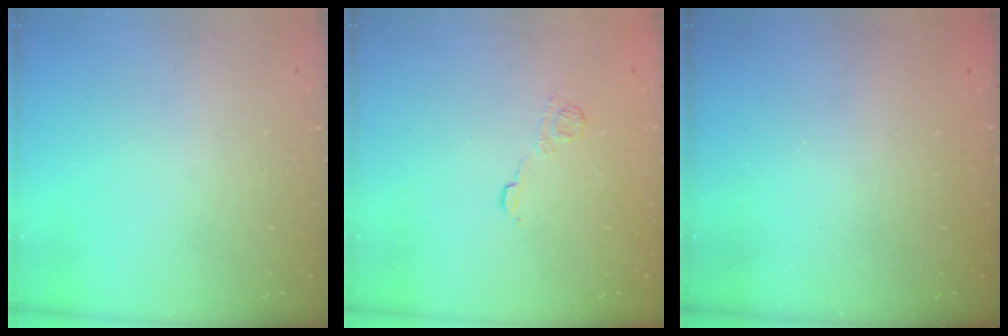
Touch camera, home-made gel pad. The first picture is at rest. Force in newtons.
{"total": 7.6, "press": 7.5, "slide": 1.0}
{"total": 2.4, "press": 2.3, "slide": 0.8}